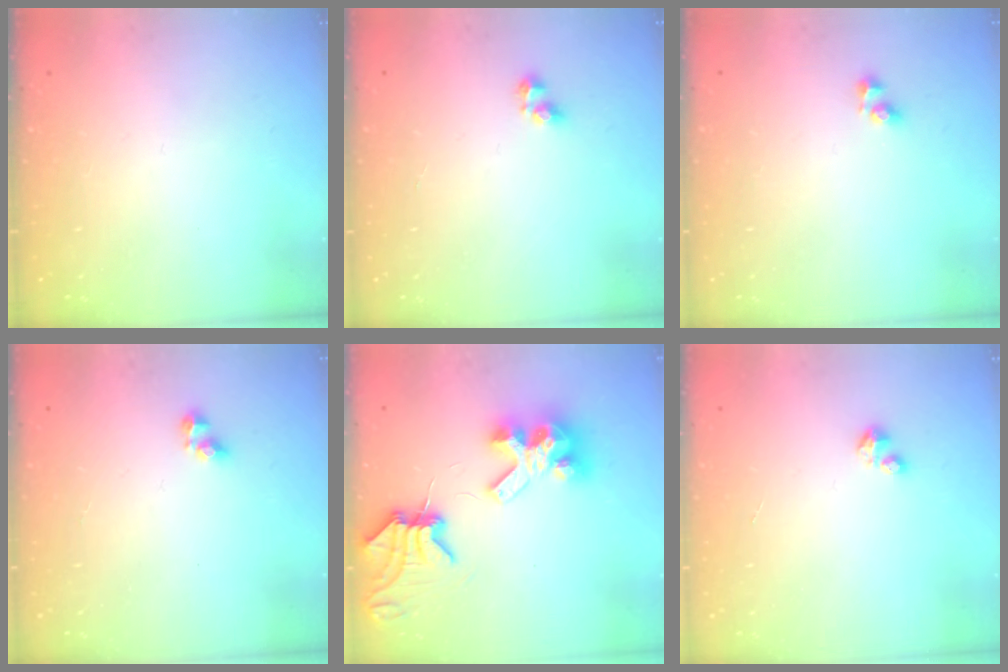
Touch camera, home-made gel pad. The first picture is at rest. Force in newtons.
{"total": 4.0, "press": 3.9, "slide": 0.5}
{"total": 4.5, "press": 4.5, "slide": 0.4}
{"total": 2.9, "press": 2.6, "slide": 1.1}
{"total": 9.8, "press": 9.7, "slide": 1.2}
{"total": 1.7, "press": 1.7, "slide": 0.2}